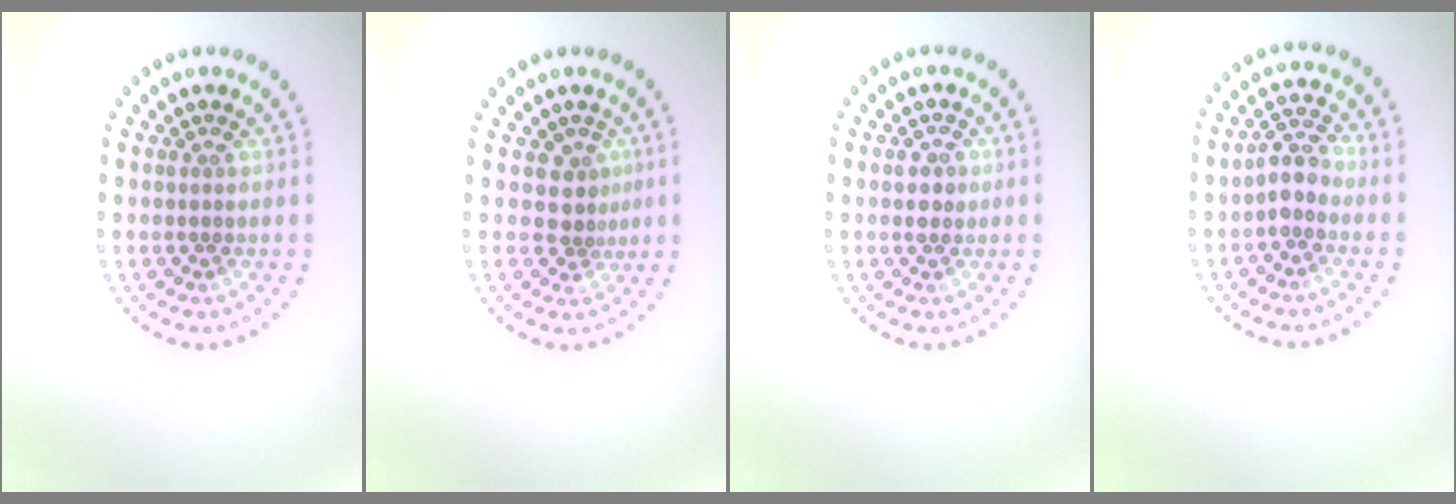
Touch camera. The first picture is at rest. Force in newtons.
{"total": 2.0, "press": 1.3, "slide": 1.5}
{"total": 1.3, "press": 1.3, "slide": 0.0}
{"total": 2.4, "press": 2.0, "slide": 1.2}